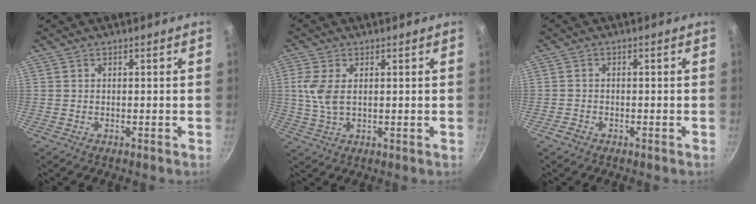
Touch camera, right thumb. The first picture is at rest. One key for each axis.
{"total": 5.6, "fx": 1.1, "fy": 2.9, "fz": 4.7, "tx": -0.104, "ty": 0.001, "tz": 0.024}
{"total": 1.6, "fx": -1.1, "fy": 1.1, "fz": 0.4, "tx": -0.011, "ty": 0.011, "tz": -0.021}